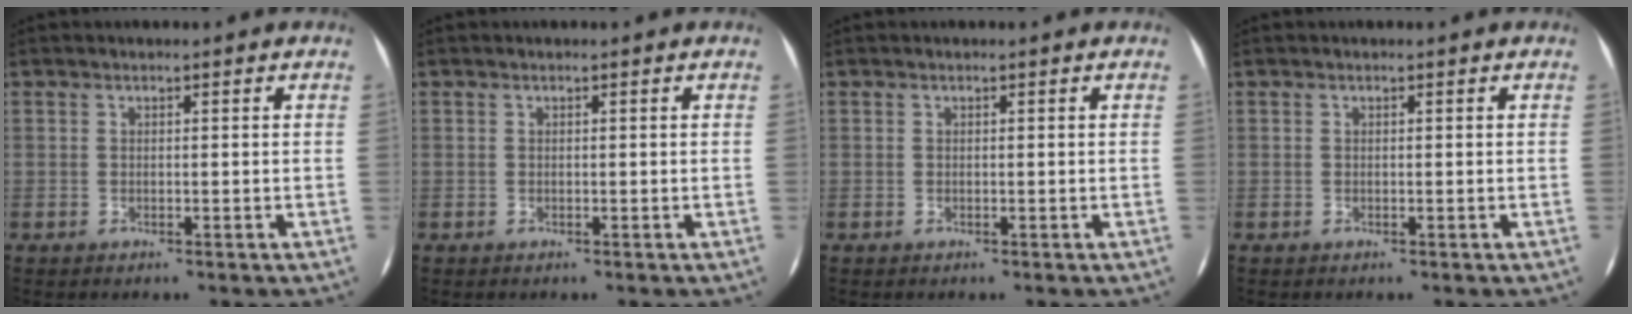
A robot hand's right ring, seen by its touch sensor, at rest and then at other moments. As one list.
[{"total": 0.0}, {"total": 0.0}, {"total": 0.0}]